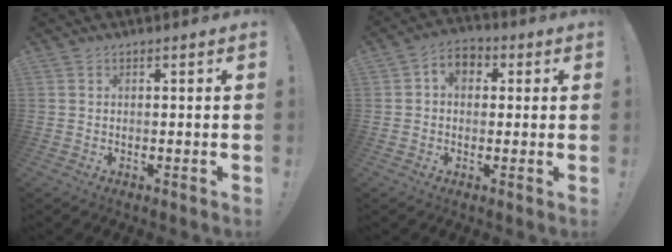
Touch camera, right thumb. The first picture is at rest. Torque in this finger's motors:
{"motor_torque": [-0.12, 0.13, 0.00, 0.00, 0.00]}